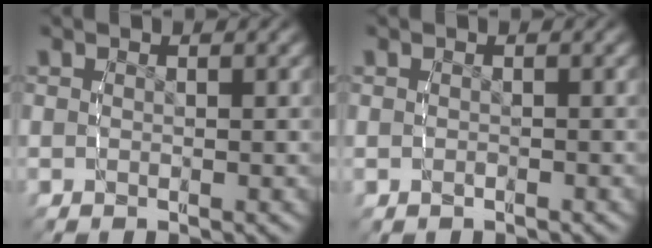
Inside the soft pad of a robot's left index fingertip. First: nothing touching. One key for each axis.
{"total": 0.0}